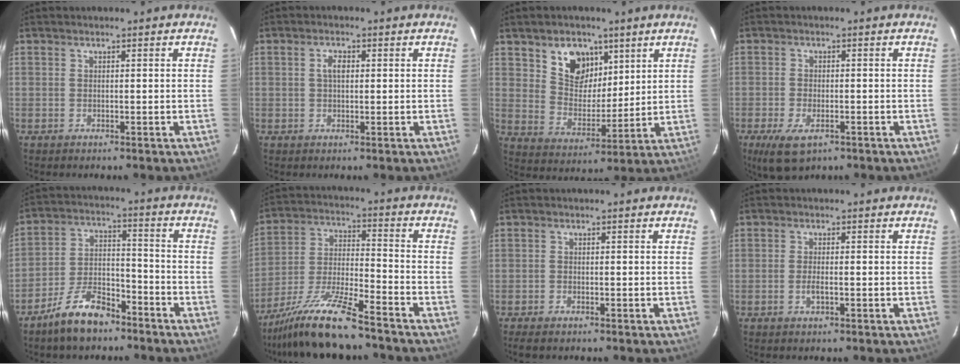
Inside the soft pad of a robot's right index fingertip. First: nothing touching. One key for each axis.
{"total": 2.4, "fx": 0.4, "fy": 1.3, "fz": 1.9, "tx": -0.037, "ty": 0.006, "tz": 0.008}
{"total": 10.3, "fx": 5.7, "fy": 7.1, "fz": 4.8, "tx": -0.086, "ty": 0.004, "tz": 0.111}
{"total": 7.0, "fx": -3.8, "fy": 3.5, "fz": 4.7, "tx": -0.111, "ty": -0.022, "tz": -0.066}
{"total": 10.6, "fx": -7.9, "fy": 4.7, "fz": 5.3, "tx": -0.109, "ty": 0.019, "tz": -0.138}
{"total": 14.6, "fx": -12.0, "fy": 1.3, "fz": 8.1, "tx": -0.174, "ty": -0.012, "tz": -0.222}
{"total": 1.8, "fx": -1.5, "fy": 0.8, "fz": 0.7, "tx": -0.021, "ty": -0.004, "tz": -0.029}
{"total": 1.8, "fx": -0.7, "fy": 0.4, "fz": 1.6, "tx": -0.033, "ty": -0.002, "tz": -0.013}